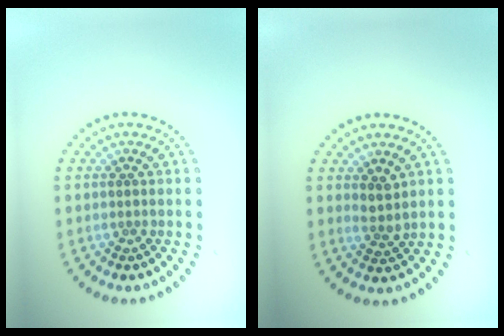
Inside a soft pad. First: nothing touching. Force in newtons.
{"total": 1.6, "press": 1.3, "slide": 0.9}